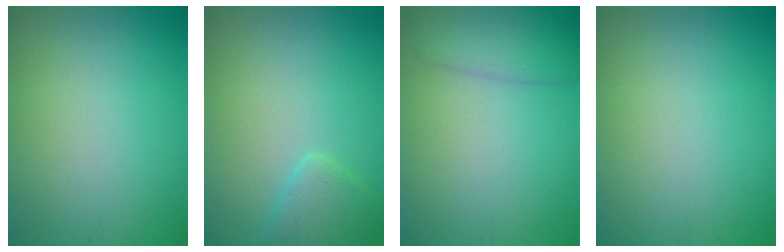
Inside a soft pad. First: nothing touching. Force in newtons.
{"total": 2.1, "press": 2.1, "slide": 0.2}
{"total": 2.8, "press": 2.8, "slide": 0.1}
{"total": 0.0}